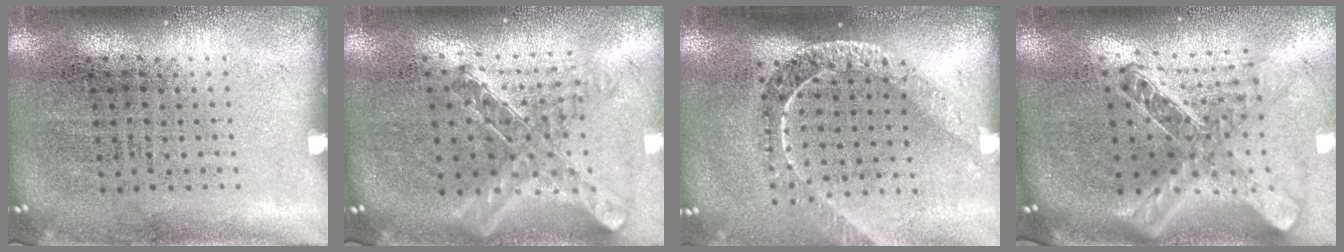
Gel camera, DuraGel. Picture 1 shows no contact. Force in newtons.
{"total": 1.1, "press": 1.0, "slide": 0.2}
{"total": 1.8, "press": 1.5, "slide": 1.0}
{"total": 2.6, "press": 1.9, "slide": 1.8}